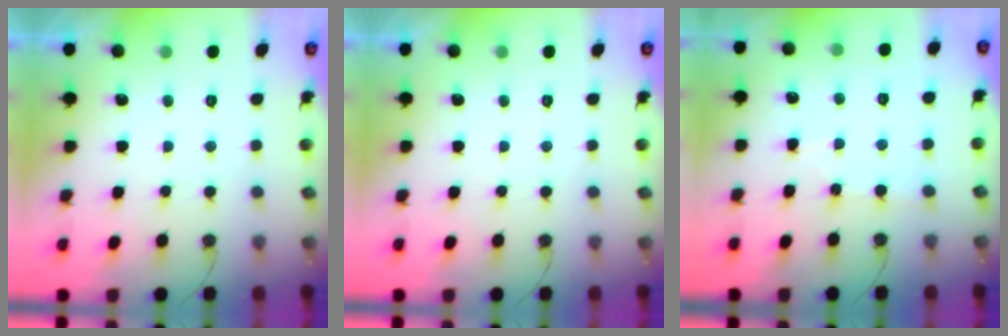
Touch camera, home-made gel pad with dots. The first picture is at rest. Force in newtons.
{"total": 0.0}
{"total": 3.0, "press": 2.9, "slide": 0.5}